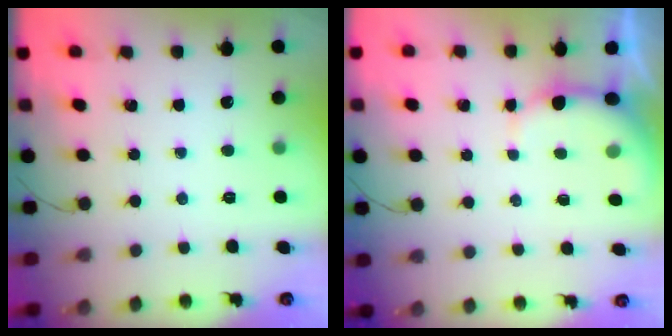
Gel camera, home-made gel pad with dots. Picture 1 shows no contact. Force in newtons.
{"total": 3.4, "press": 3.2, "slide": 0.9}